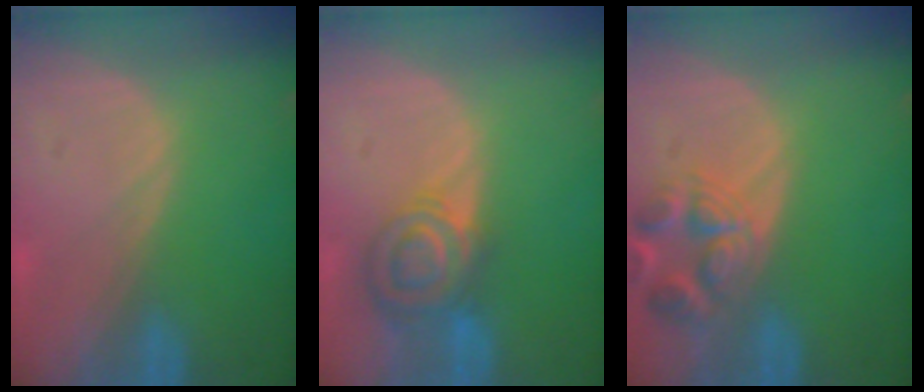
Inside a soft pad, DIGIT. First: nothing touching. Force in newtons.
{"total": 7.0, "press": 6.3, "slide": 3.1}
{"total": 6.9, "press": 6.3, "slide": 2.7}